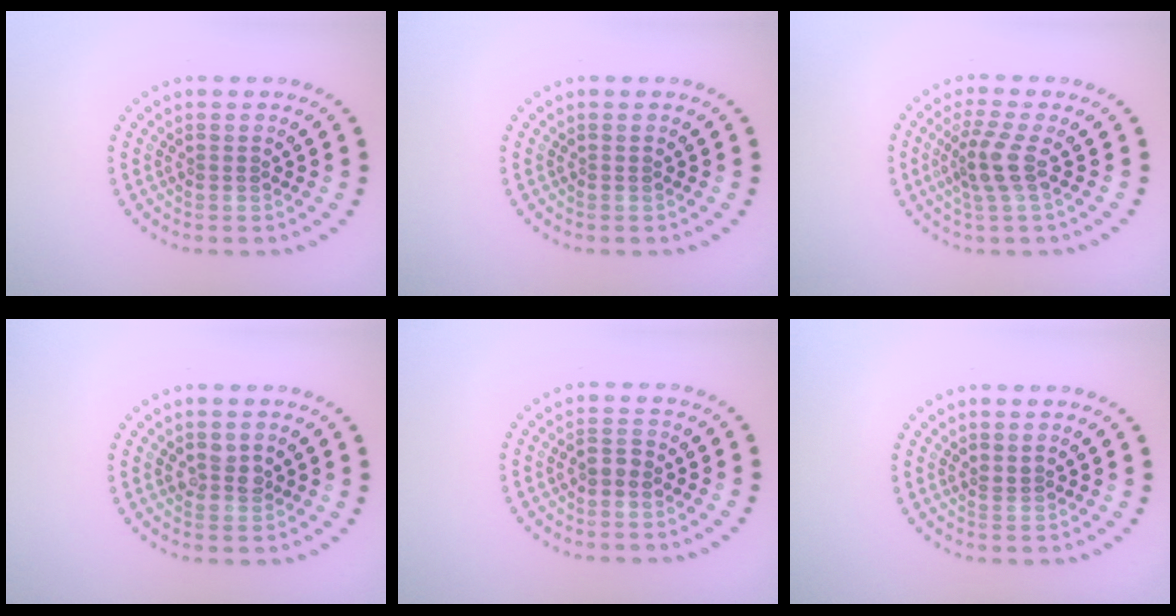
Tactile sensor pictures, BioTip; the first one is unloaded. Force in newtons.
{"total": 0.0}
{"total": 2.9, "press": 2.2, "slide": 1.8}
{"total": 1.7, "press": 1.7, "slide": 0.3}
{"total": 1.2, "press": 1.1, "slide": 0.3}
{"total": 0.5, "press": 0.3, "slide": 0.4}